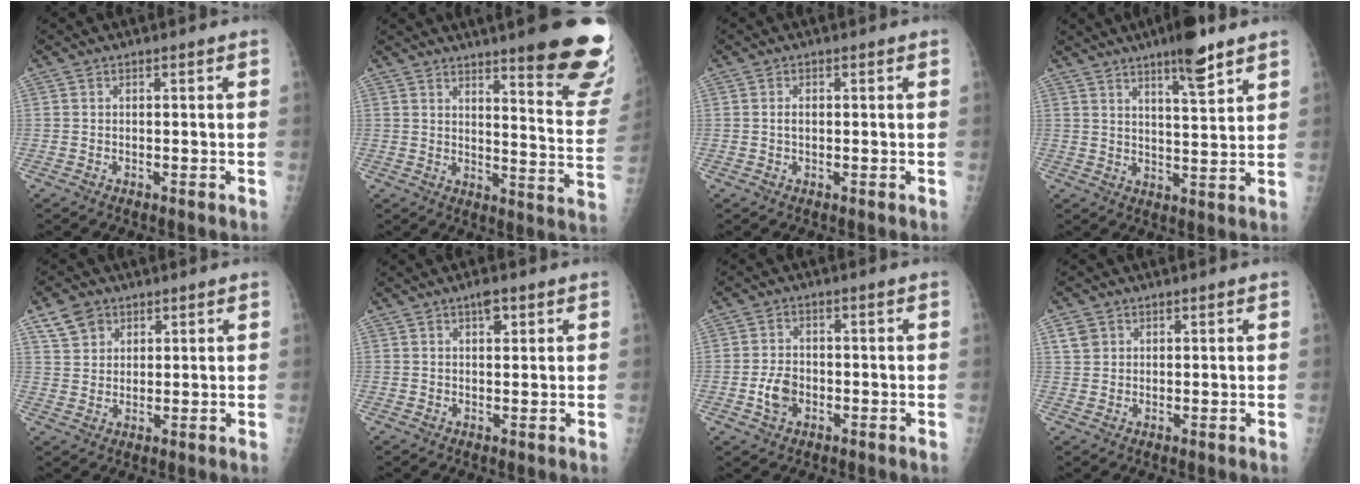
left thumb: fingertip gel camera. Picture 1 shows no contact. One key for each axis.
{"total": 19.7, "fx": 13.4, "fy": 2.7, "fz": 14.2, "tx": -0.150, "ty": -0.088, "tz": 0.169}
{"total": 1.2, "fx": 0.0, "fy": 0.7, "fz": 1.0, "tx": -0.018, "ty": 0.001, "tz": -0.001}
{"total": 8.1, "fx": 5.4, "fy": 1.3, "fz": 5.8, "tx": -0.083, "ty": -0.030, "tz": 0.084}
{"total": 5.5, "fx": 3.2, "fy": 4.0, "fz": 1.9, "tx": -0.019, "ty": -0.012, "tz": 0.064}
{"total": 2.7, "fx": 1.5, "fy": 1.0, "fz": 2.1, "tx": -0.026, "ty": -0.004, "tz": 0.023}
{"total": 4.4, "fx": -1.3, "fy": 3.1, "fz": 2.8, "tx": -0.044, "ty": 0.011, "tz": -0.024}
{"total": 3.0, "fx": 1.6, "fy": 2.3, "fz": 1.0, "tx": -0.007, "ty": -0.005, "tz": 0.032}